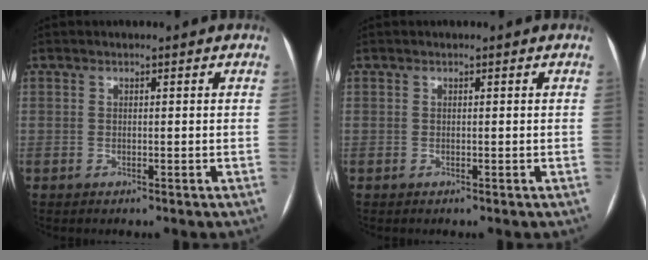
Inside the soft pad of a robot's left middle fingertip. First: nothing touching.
{"total": 0.0}